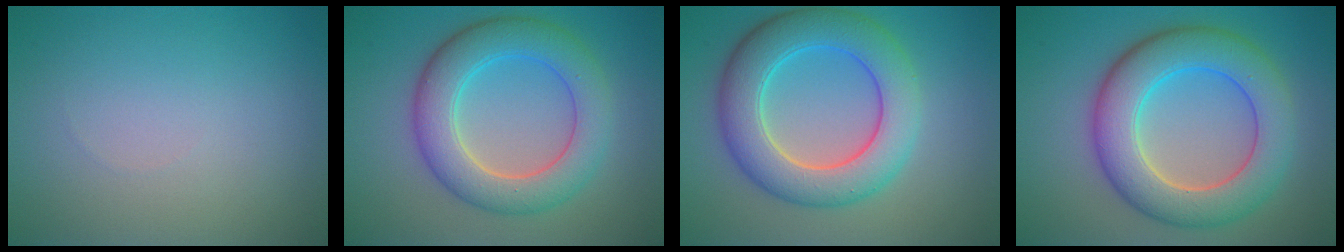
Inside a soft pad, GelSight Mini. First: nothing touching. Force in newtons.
{"total": 6.9, "press": 6.8, "slide": 0.6}
{"total": 8.0, "press": 8.0, "slide": 0.4}
{"total": 8.4, "press": 8.4, "slide": 0.3}